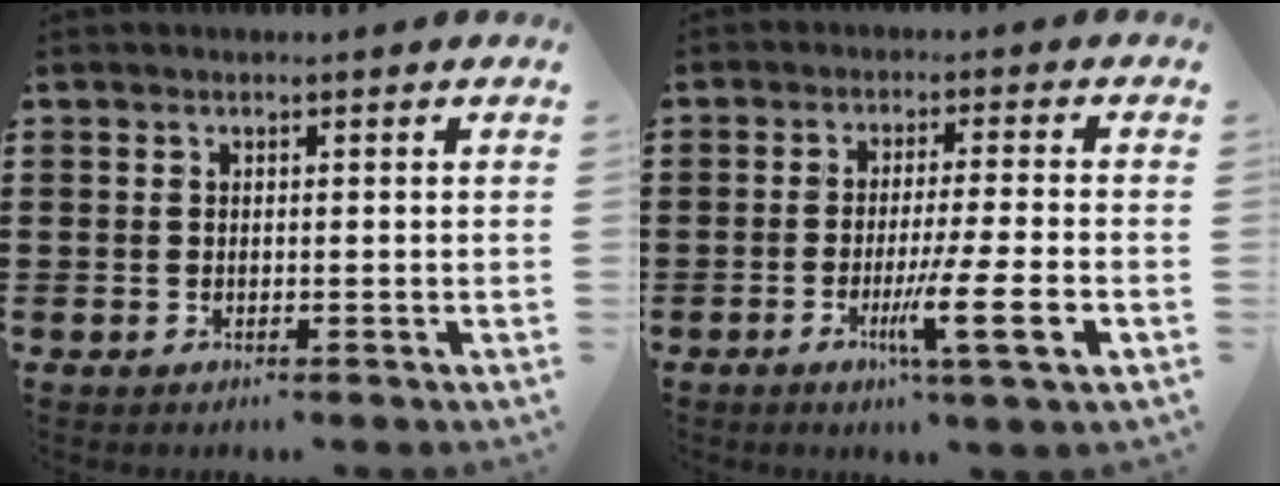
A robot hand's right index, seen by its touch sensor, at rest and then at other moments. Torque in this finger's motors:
{"motor_torque": [1.15, -0.66, 0.30, 0.11]}